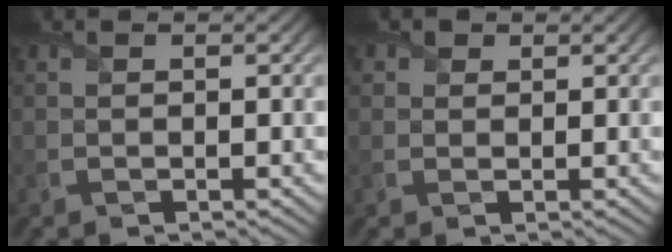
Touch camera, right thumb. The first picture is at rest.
{"total": 1.6, "force": [0.9, 1.2, 0.4], "torque": [-0.007, -0.004, 0.011]}